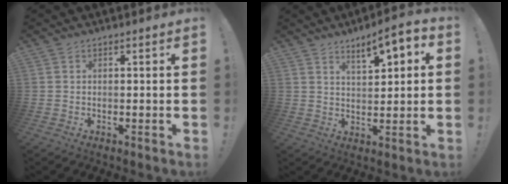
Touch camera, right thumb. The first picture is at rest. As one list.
[{"total": 7.6, "force": [4.3, 2.4, 5.8], "torque": [-0.078, -0.025, 0.068]}]